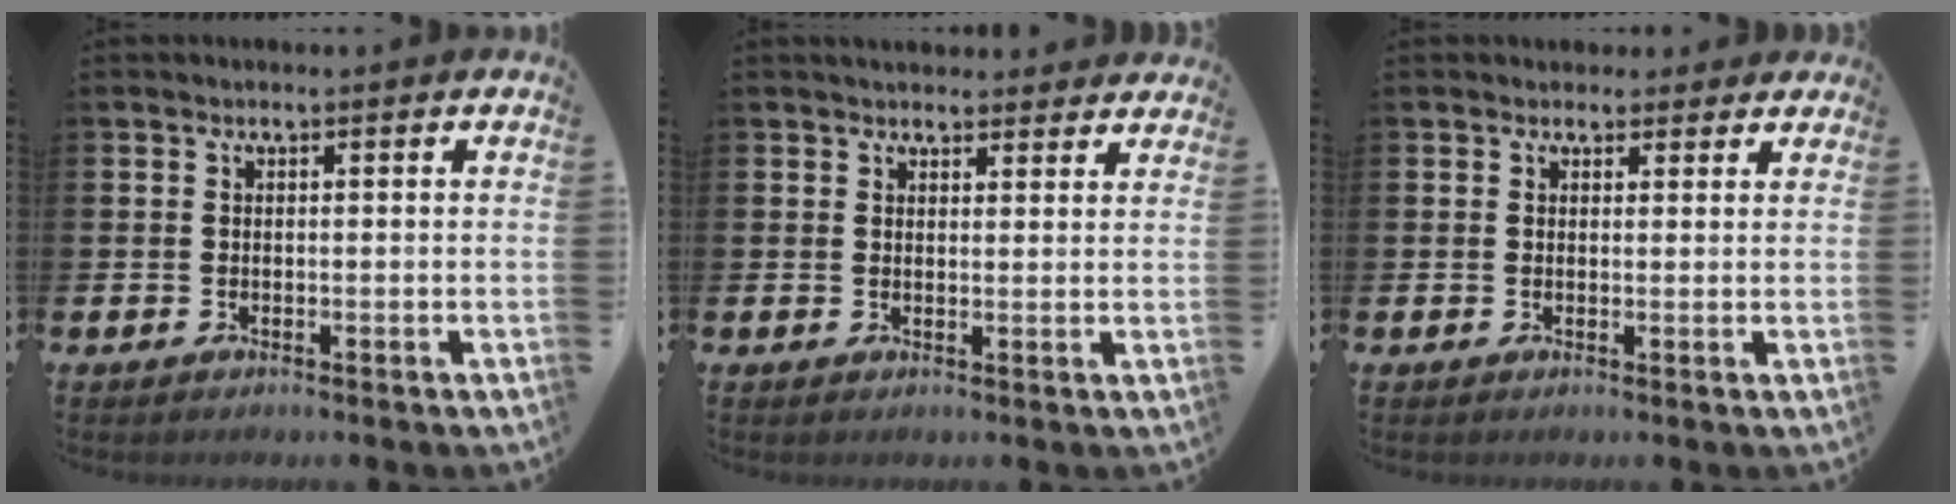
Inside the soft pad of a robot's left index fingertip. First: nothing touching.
{"total": 3.0, "force": [2.9, 0.9, 0.0], "torque": [0.003, -0.015, 0.052]}
{"total": 2.1, "force": [1.8, 1.1, -0.2], "torque": [0.013, -0.003, 0.028]}